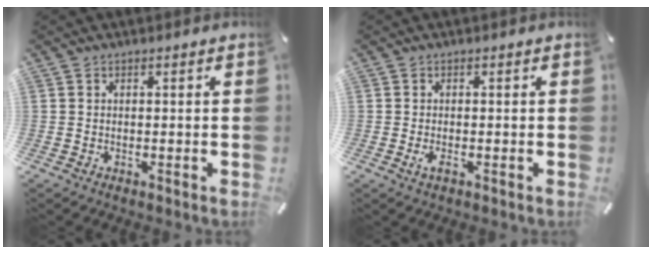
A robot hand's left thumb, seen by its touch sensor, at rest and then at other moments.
{"total": 1.8, "force": [-0.6, 0.6, 1.5], "torque": [-0.033, -0.004, -0.012]}